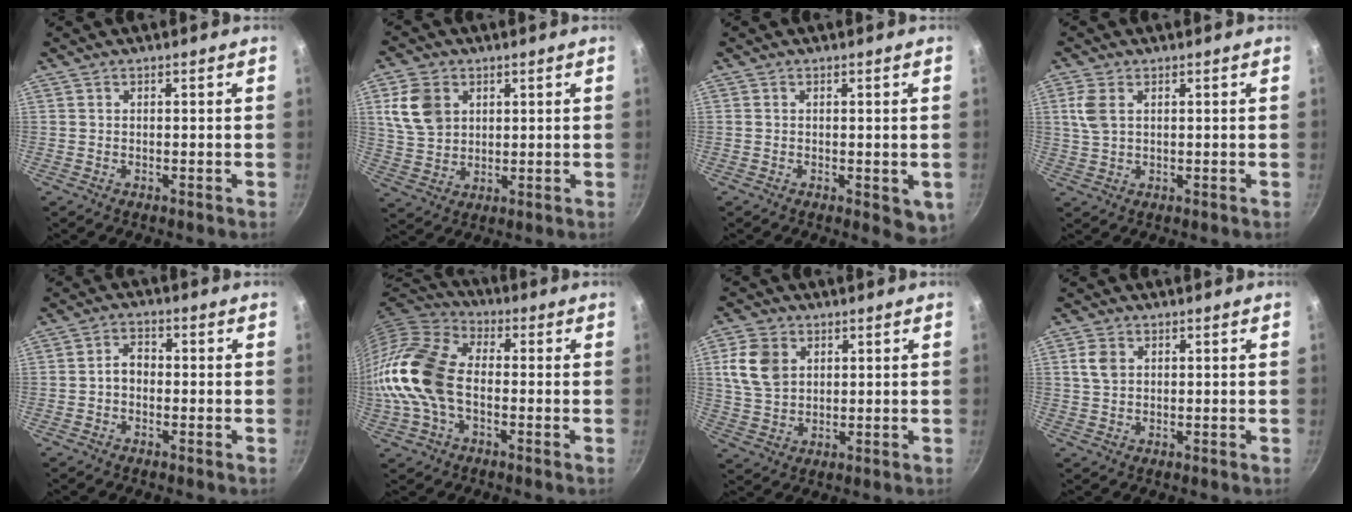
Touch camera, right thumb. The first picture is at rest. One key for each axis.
{"total": 9.2, "fx": 3.1, "fy": 7.0, "fz": 5.2, "tx": -0.083, "ty": -0.005, "tz": 0.065}
{"total": 4.3, "fx": -0.6, "fy": 2.2, "fz": 3.7, "tx": -0.042, "ty": -0.010, "tz": -0.006}
{"total": 4.8, "fx": 1.5, "fy": 2.9, "fz": 3.5, "tx": -0.076, "ty": 0.002, "tz": 0.032}
{"total": 3.5, "fx": -0.8, "fy": 2.6, "fz": 2.2, "tx": -0.025, "ty": 0.018, "tz": -0.021}
{"total": 17.0, "fx": -1.9, "fy": 10.8, "fz": 13.0, "tx": -0.247, "ty": 0.033, "tz": -0.053}
{"total": 9.2, "fx": 2.8, "fy": 6.8, "fz": 5.5, "tx": -0.092, "ty": -0.003, "tz": 0.056}
{"total": 3.7, "fx": 1.1, "fy": 2.7, "fz": 2.3, "tx": -0.038, "ty": 0.002, "tz": 0.019}